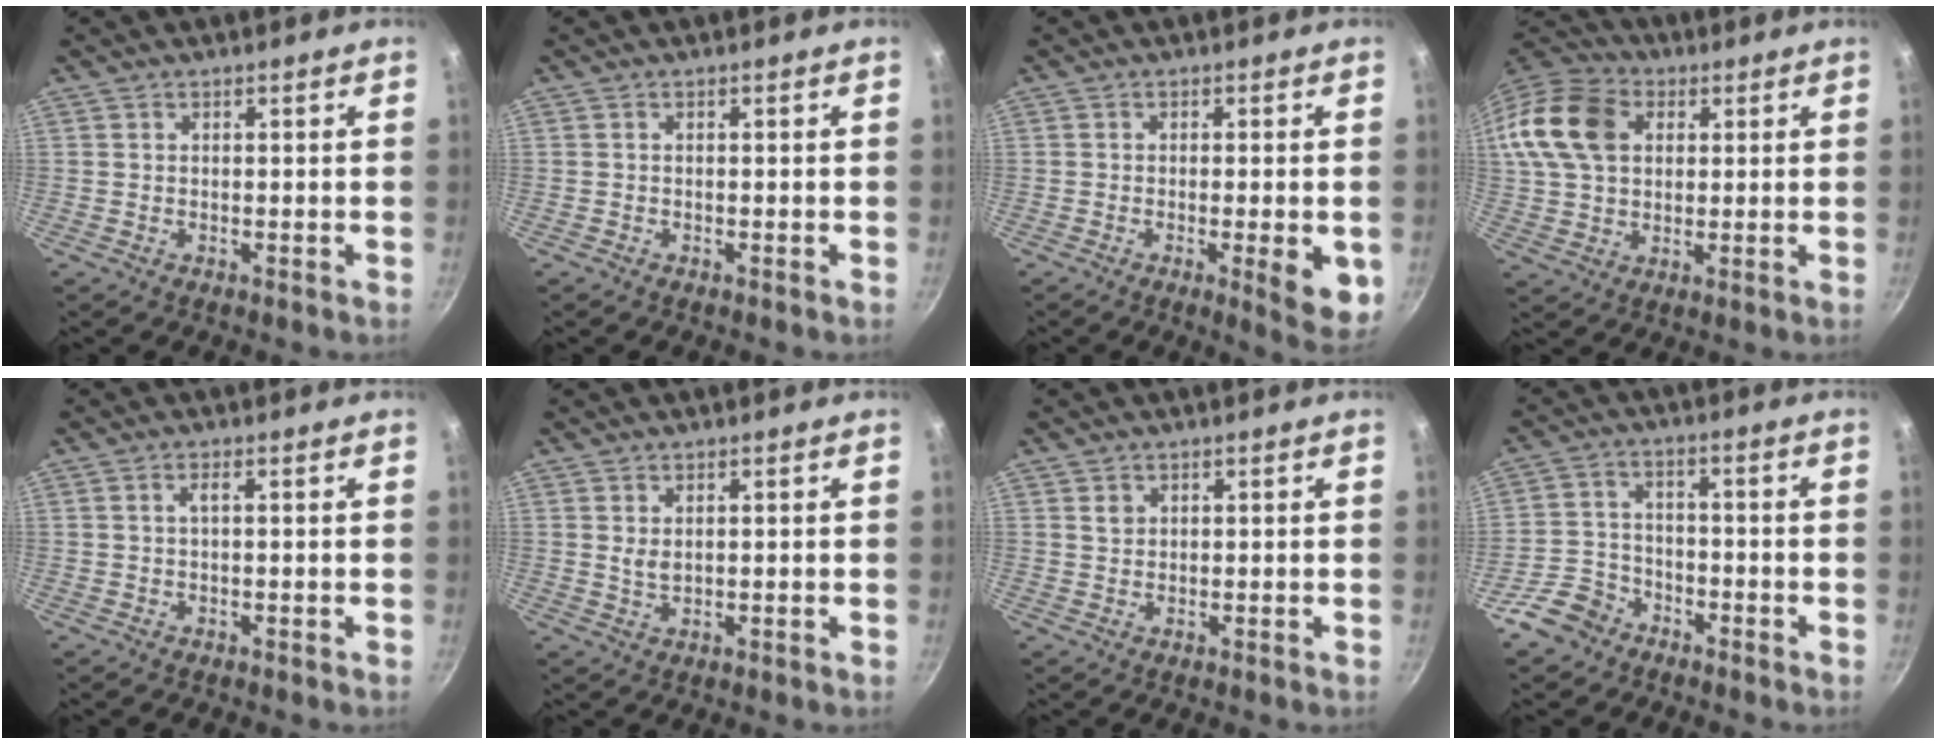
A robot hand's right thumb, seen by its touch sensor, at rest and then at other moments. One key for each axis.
{"total": 0.0}
{"total": 8.1, "fx": -2.0, "fy": 1.9, "fz": 7.6, "tx": -0.089, "ty": -0.004, "tz": -0.023}
{"total": 17.8, "fx": 4.5, "fy": 13.1, "fz": 11.1, "tx": -0.221, "ty": 0.023, "tz": 0.071}
{"total": 1.3, "fx": 0.1, "fy": 0.3, "fz": 1.2, "tx": -0.024, "ty": 0.004, "tz": 0.003}
{"total": 2.2, "fx": 0.6, "fy": 1.2, "fz": 1.6, "tx": -0.028, "ty": -0.005, "tz": 0.014}
{"total": 1.5, "fx": 0.6, "fy": 1.2, "fz": 0.6, "tx": -0.006, "ty": 0.000, "tz": 0.010}
{"total": 7.0, "fx": -4.8, "fy": 4.8, "fz": 1.9, "tx": -0.024, "ty": 0.042, "tz": -0.093}